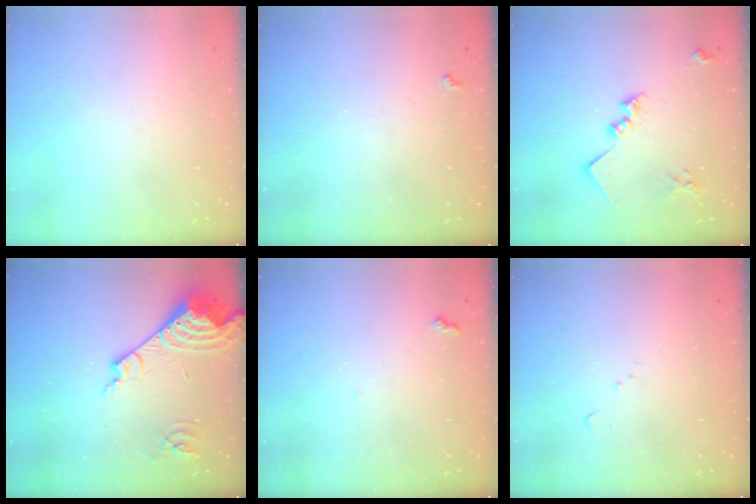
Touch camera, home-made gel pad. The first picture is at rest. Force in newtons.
{"total": 4.2, "press": 4.2, "slide": 0.6}
{"total": 15.0, "press": 14.9, "slide": 0.9}
{"total": 15.2, "press": 15.1, "slide": 1.4}
{"total": 5.1, "press": 5.1, "slide": 0.6}
{"total": 4.5, "press": 4.4, "slide": 0.5}